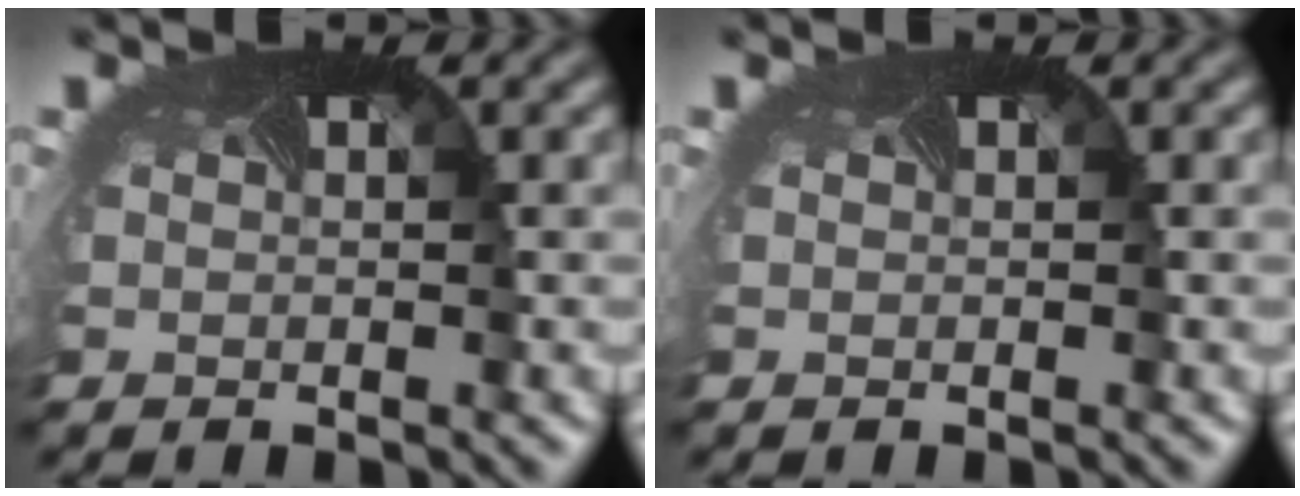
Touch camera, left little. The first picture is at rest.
{"total": 0.0}